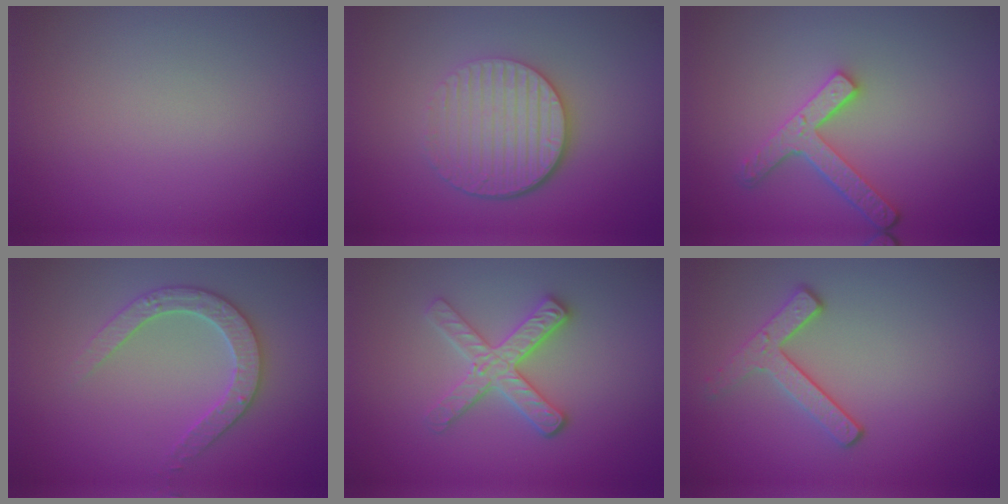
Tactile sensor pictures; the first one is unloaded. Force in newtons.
{"total": 5.5, "press": 3.9, "slide": 3.9}
{"total": 3.8, "press": 3.0, "slide": 2.4}
{"total": 2.9, "press": 2.9, "slide": 0.5}
{"total": 3.6, "press": 3.1, "slide": 1.8}
{"total": 2.7, "press": 2.3, "slide": 1.3}